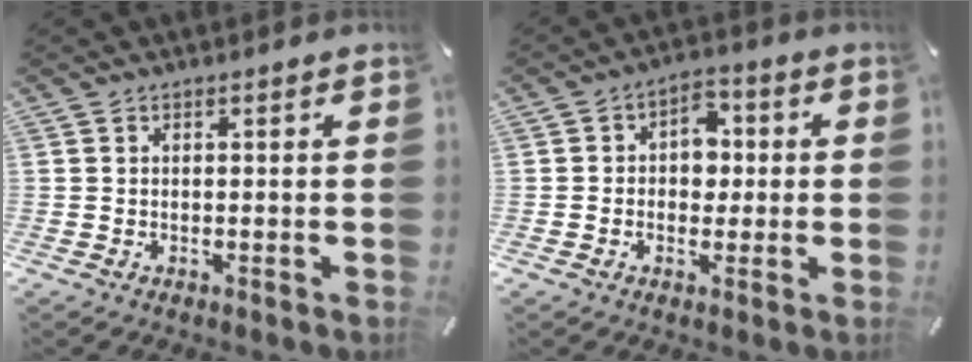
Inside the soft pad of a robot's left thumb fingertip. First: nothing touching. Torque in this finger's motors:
{"motor_torque": [0.93, 0.86, 0.06, 0.07, 0.09]}